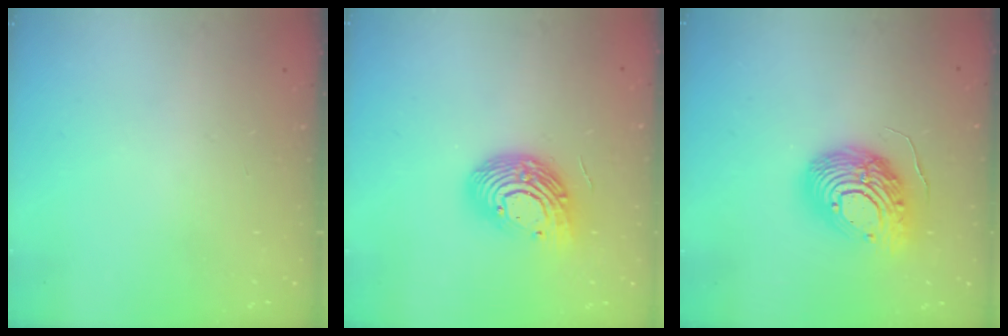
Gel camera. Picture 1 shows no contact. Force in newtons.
{"total": 14.7, "press": 14.7, "slide": 1.0}
{"total": 17.3, "press": 17.2, "slide": 1.6}